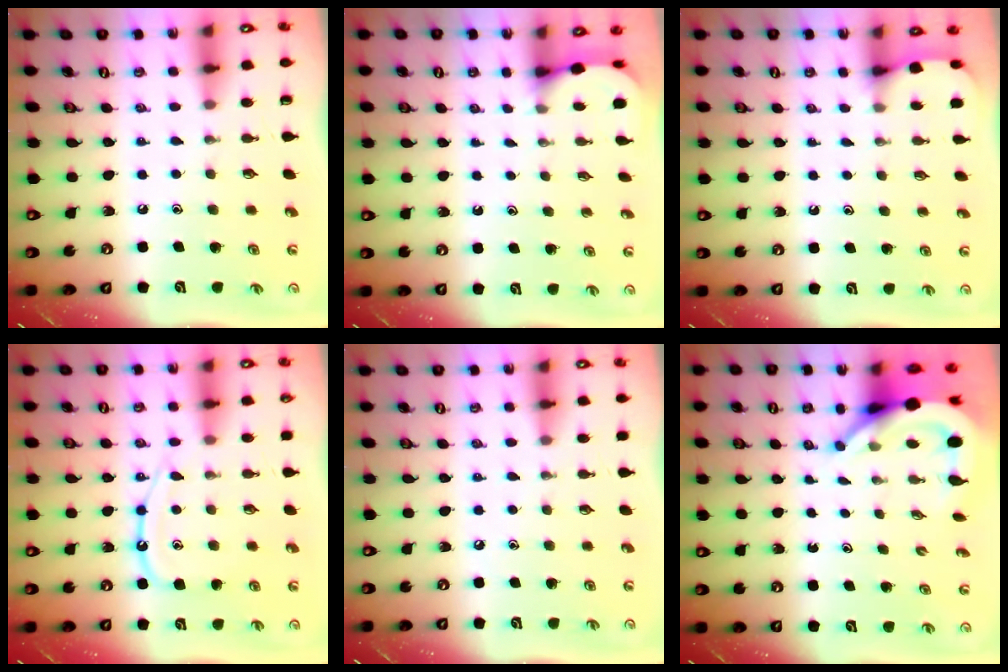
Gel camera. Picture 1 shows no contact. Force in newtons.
{"total": 2.6, "press": 2.6, "slide": 0.2}
{"total": 3.0, "press": 2.9, "slide": 0.3}
{"total": 12.4, "press": 12.4, "slide": 1.1}
{"total": 2.5, "press": 2.5, "slide": 0.4}
{"total": 8.2, "press": 8.1, "slide": 1.0}